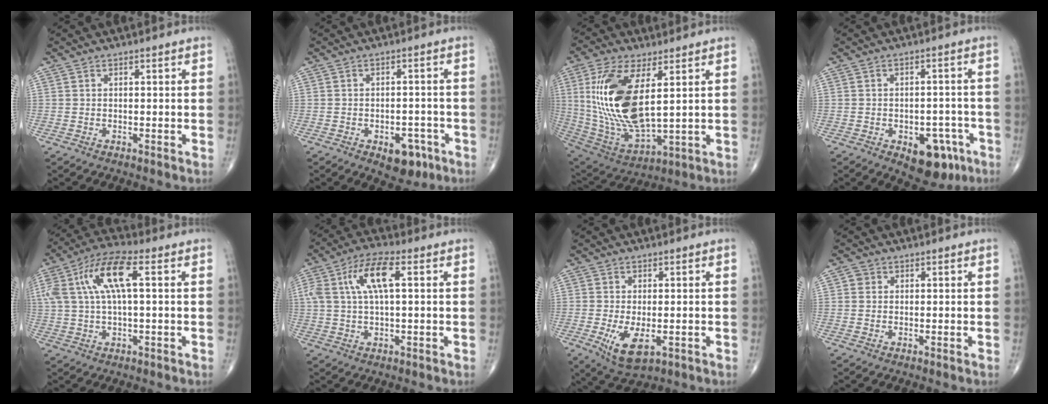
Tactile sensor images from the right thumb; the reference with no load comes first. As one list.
[{"total": 6.4, "force": [-3.2, 3.7, 4.0], "torque": [-0.029, 0.018, -0.037]}, {"total": 19.8, "force": [4.2, 8.4, 17.4], "torque": [-0.361, -0.027, 0.093]}, {"total": 9.9, "force": [-4.8, 5.7, 6.5], "torque": [-0.048, 0.026, -0.055]}, {"total": 12.9, "force": [3.0, 4.5, 11.8], "torque": [-0.261, 0.033, 0.054]}, {"total": 9.1, "force": [2.2, 3.1, 8.3], "torque": [-0.179, 0.021, 0.040]}, {"total": 7.0, "force": [-2.0, 3.2, 5.8], "torque": [-0.106, -0.017, -0.024]}, {"total": 1.3, "force": [0.3, 1.2, 0.3], "torque": [0.002, 0.001, 0.001]}]